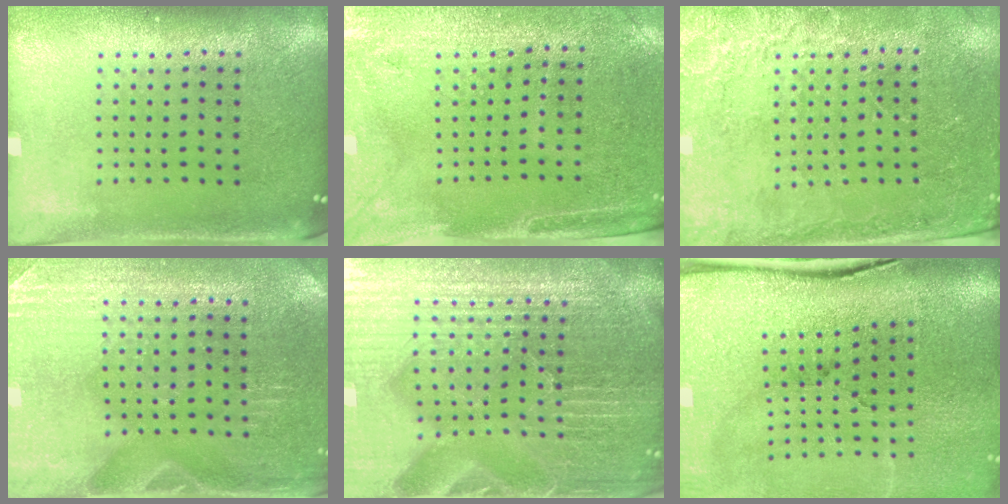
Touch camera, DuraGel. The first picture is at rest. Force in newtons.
{"total": 3.0, "press": 2.5, "slide": 1.5}
{"total": 2.6, "press": 2.5, "slide": 0.5}
{"total": 3.0, "press": 2.9, "slide": 0.3}
{"total": 6.3, "press": 5.6, "slide": 2.8}
{"total": 5.1, "press": 4.0, "slide": 3.1}